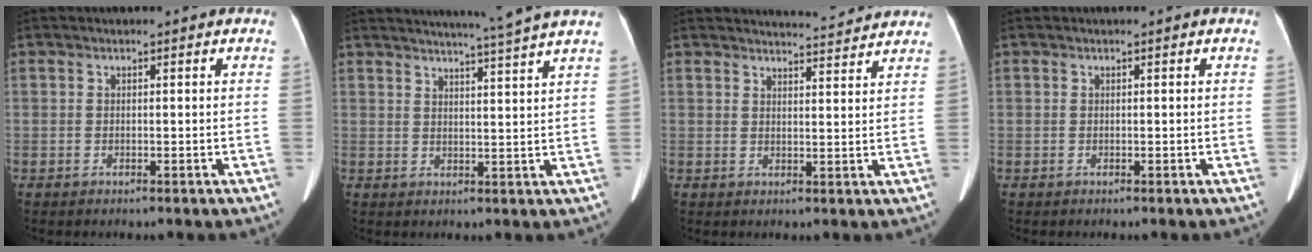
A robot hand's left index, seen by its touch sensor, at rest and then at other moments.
{"total": 9.8, "force": [8.7, -2.2, 4.0], "torque": [-0.061, -0.016, 0.107]}
{"total": 6.4, "force": [6.4, -0.1, 0.6], "torque": [-0.018, 0.005, 0.077]}
{"total": 0.0}